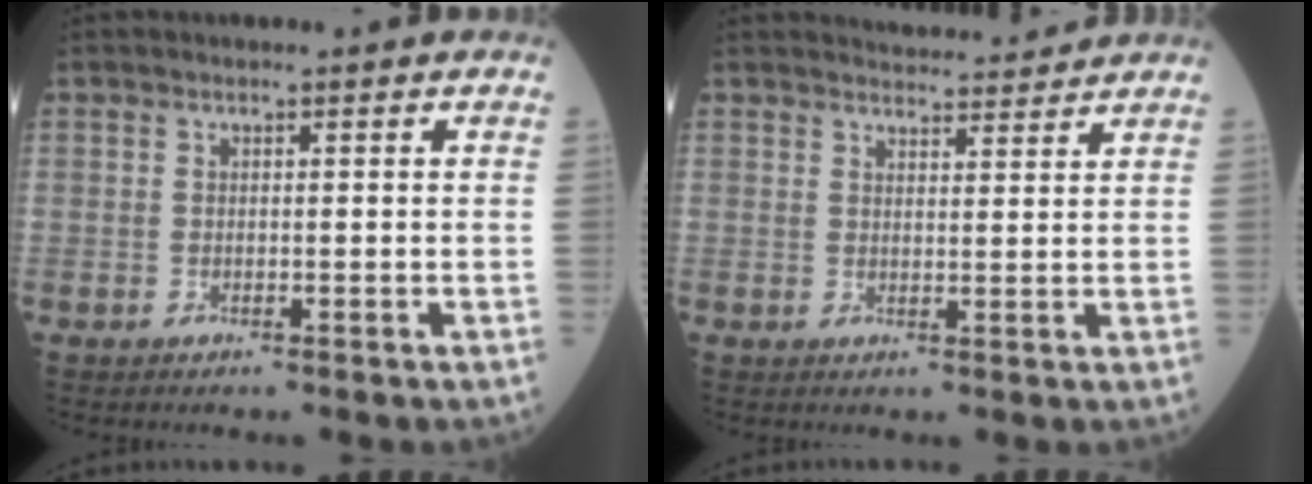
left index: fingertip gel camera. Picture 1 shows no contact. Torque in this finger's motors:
{"motor_torque": [-0.16, -0.23, 0.00, 0.00]}